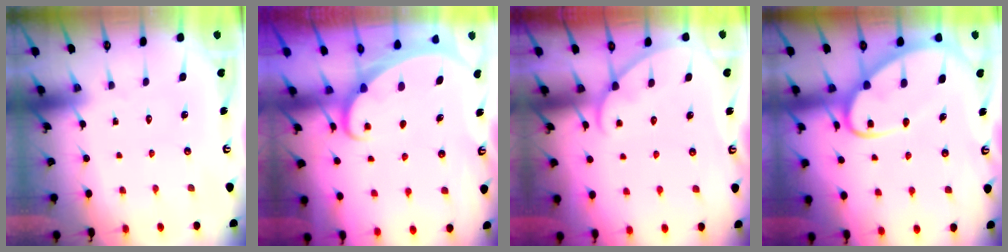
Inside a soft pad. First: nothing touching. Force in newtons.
{"total": 1.9, "press": 1.9, "slide": 0.2}
{"total": 3.9, "press": 3.9, "slide": 0.3}
{"total": 10.1, "press": 10.0, "slide": 1.1}